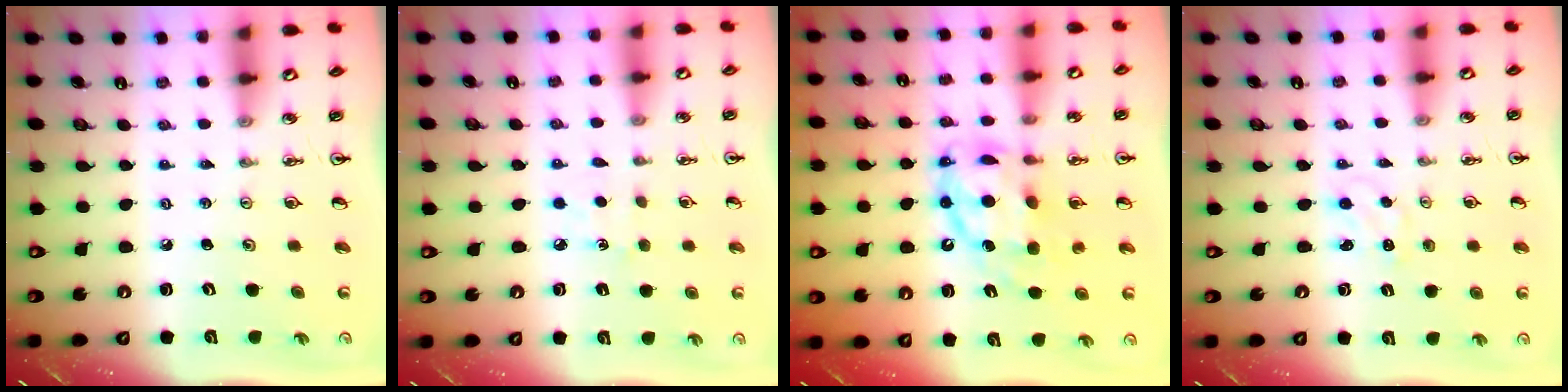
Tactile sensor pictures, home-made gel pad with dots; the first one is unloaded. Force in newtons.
{"total": 5.6, "press": 5.6, "slide": 0.7}
{"total": 12.1, "press": 12.0, "slide": 1.2}
{"total": 1.1, "press": 1.1, "slide": 0.2}